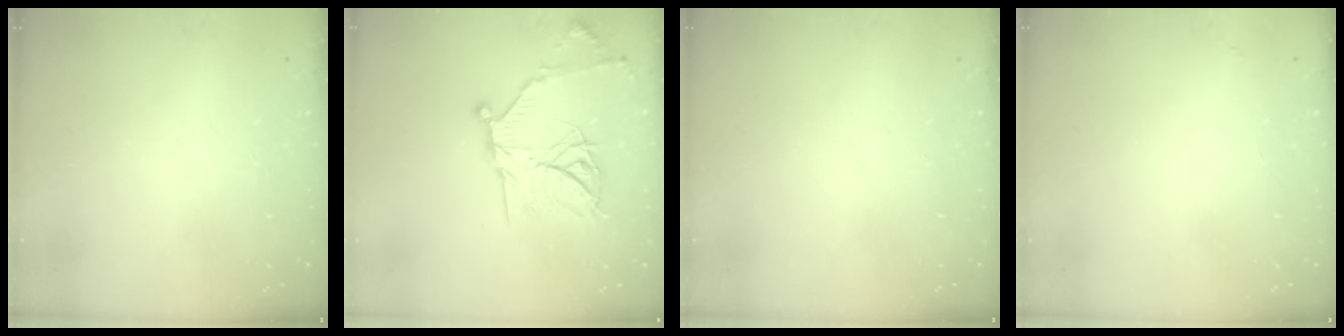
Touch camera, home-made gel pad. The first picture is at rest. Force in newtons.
{"total": 19.9, "press": 19.8, "slide": 1.5}
{"total": 0.0}
{"total": 3.8, "press": 3.8, "slide": 0.2}